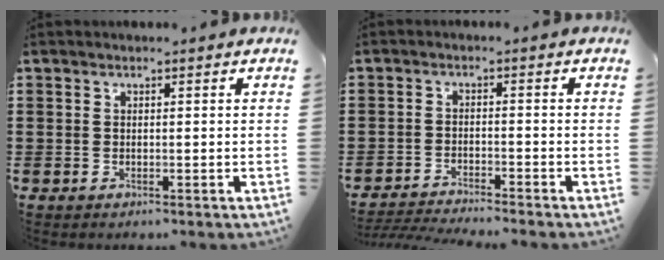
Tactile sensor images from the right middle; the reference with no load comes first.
{"total": 3.0, "force": [-2.9, -0.1, 0.5], "torque": [-0.017, -0.003, -0.064]}